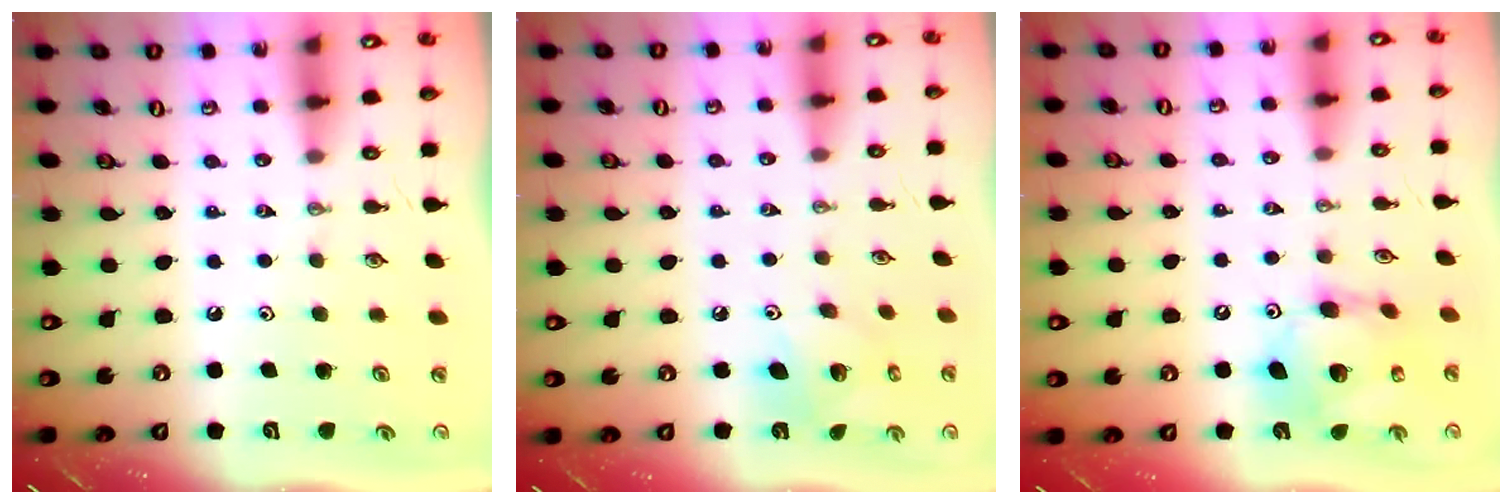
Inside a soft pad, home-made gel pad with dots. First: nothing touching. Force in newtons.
{"total": 10.5, "press": 10.5, "slide": 0.6}
{"total": 13.2, "press": 13.1, "slide": 1.3}